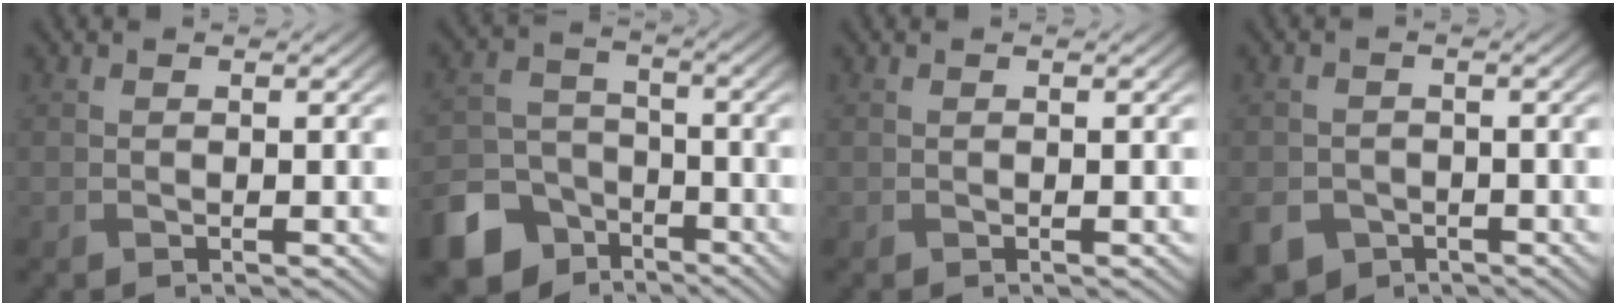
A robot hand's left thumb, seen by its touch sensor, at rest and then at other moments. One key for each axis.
{"total": 12.0, "fx": -7.3, "fy": 8.4, "fz": 4.6, "tx": -0.134, "ty": -0.042, "tz": -0.126}
{"total": 0.0}
{"total": 5.8, "fx": -3.0, "fy": 4.6, "fz": 1.9, "tx": -0.044, "ty": -0.019, "tz": -0.053}